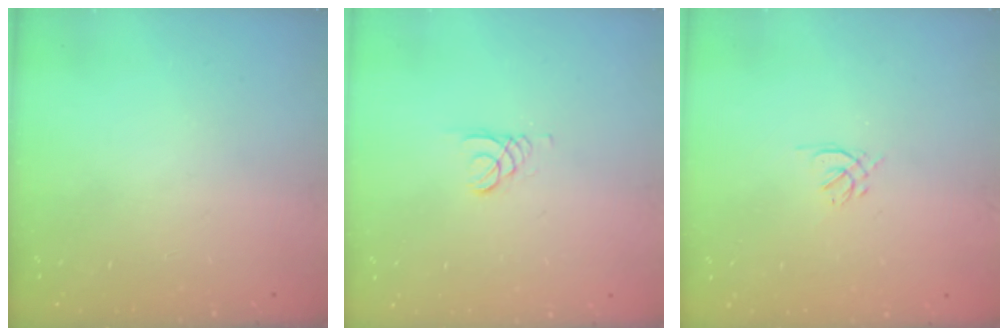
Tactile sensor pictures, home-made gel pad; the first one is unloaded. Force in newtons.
{"total": 1.5, "press": 1.5, "slide": 0.1}
{"total": 1.6, "press": 1.5, "slide": 0.5}